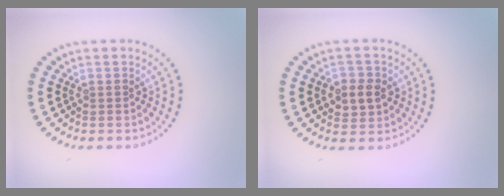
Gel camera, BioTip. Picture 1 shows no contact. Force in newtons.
{"total": 2.7, "press": 2.7, "slide": 0.3}